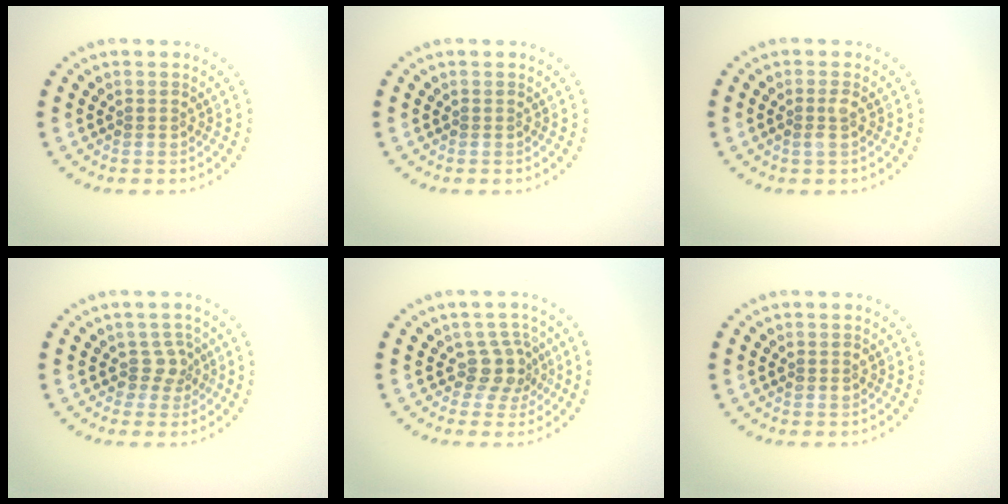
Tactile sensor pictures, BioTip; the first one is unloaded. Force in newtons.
{"total": 0.0}
{"total": 1.0, "press": 1.0, "slide": 0.2}
{"total": 2.0, "press": 1.5, "slide": 1.3}
{"total": 2.8, "press": 2.1, "slide": 1.8}
{"total": 0.9, "press": 0.9, "slide": 0.1}